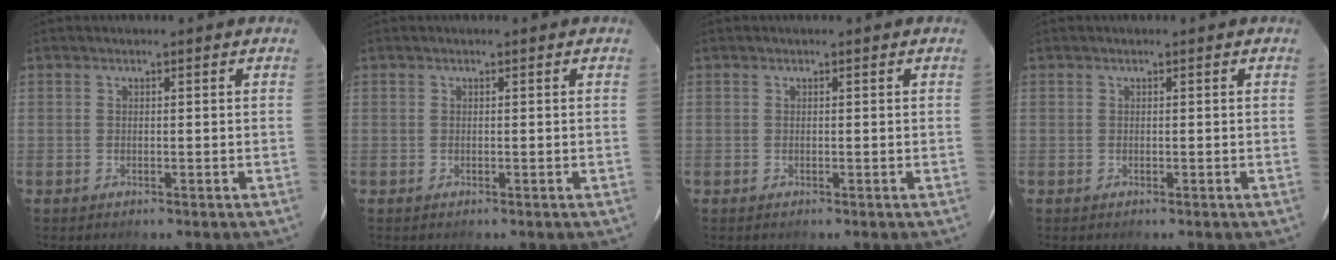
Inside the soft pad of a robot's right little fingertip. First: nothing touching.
{"total": 0.0}
{"total": 0.0}
{"total": 0.0}